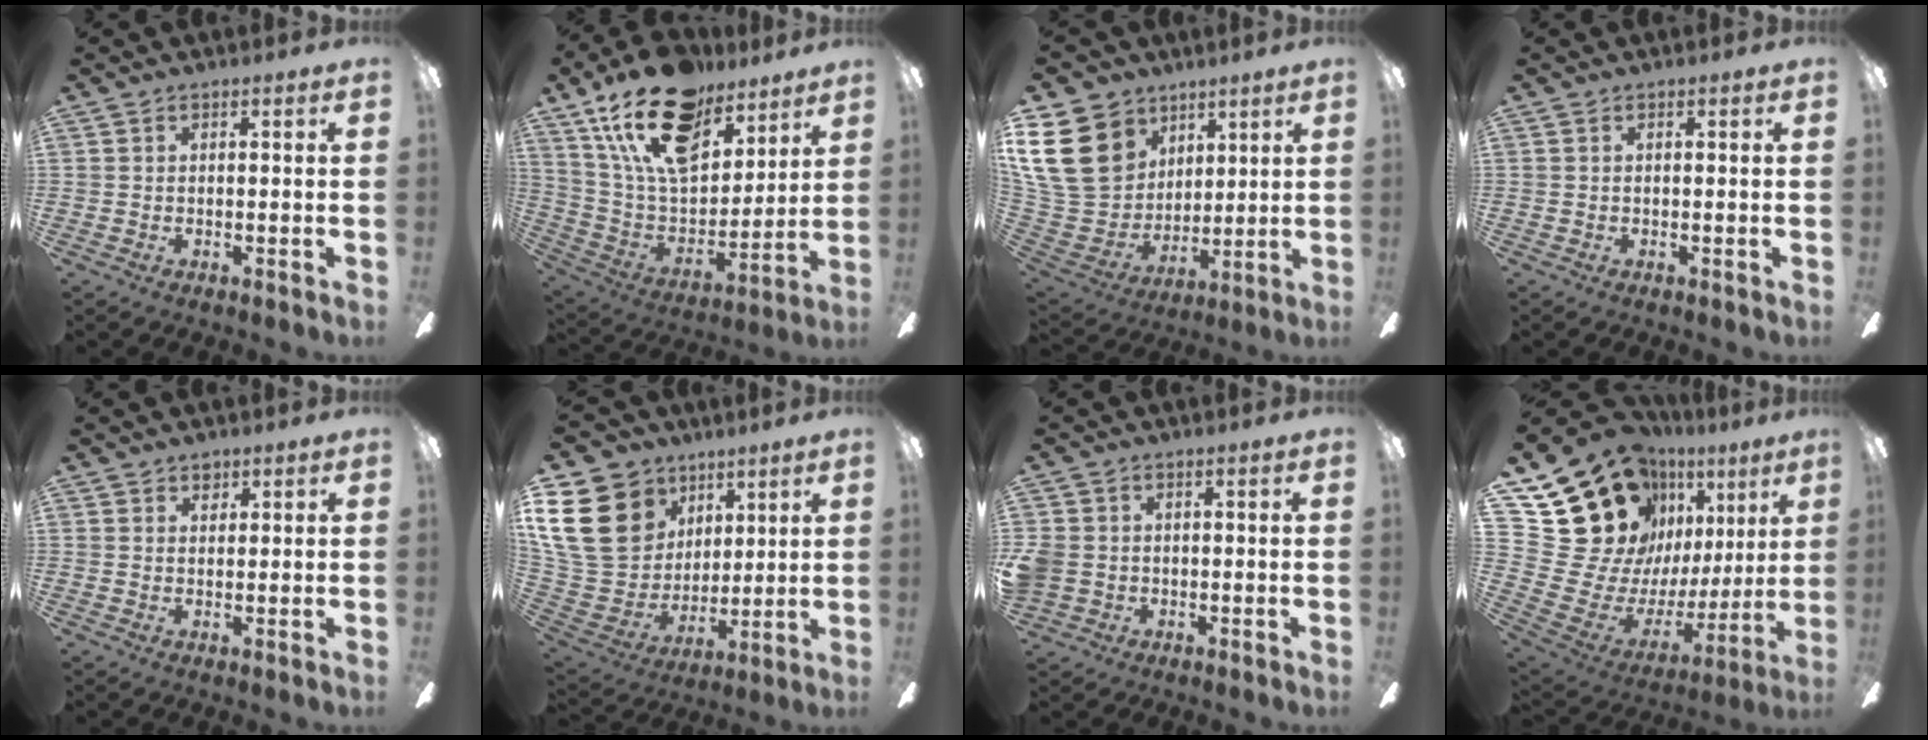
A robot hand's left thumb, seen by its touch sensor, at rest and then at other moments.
{"total": 22.2, "force": [14.6, 11.7, 11.9], "torque": [-0.216, -0.076, 0.264]}
{"total": 20.2, "force": [9.0, 15.5, 9.3], "torque": [-0.221, -0.030, 0.172]}
{"total": 0.0}
{"total": 1.8, "force": [1.4, 1.1, 0.4], "torque": [0.006, -0.007, 0.023]}
{"total": 21.5, "force": [8.9, 16.6, 10.3], "torque": [-0.237, -0.031, 0.172]}
{"total": 4.0, "force": [-0.3, 3.7, 1.4], "torque": [-0.034, 0.009, -0.003]}
{"total": 24.4, "force": [14.3, 16.7, 10.6], "torque": [-0.201, -0.115, 0.304]}